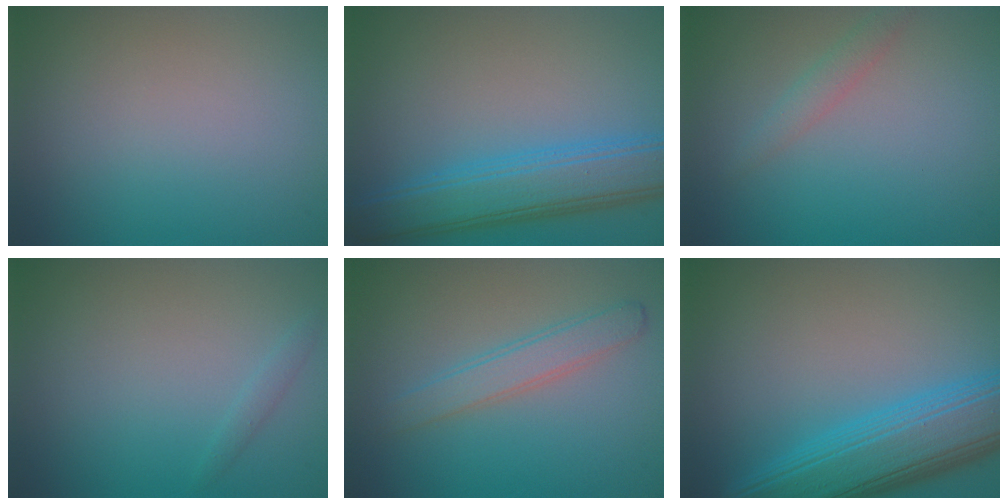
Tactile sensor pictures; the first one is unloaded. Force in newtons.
{"total": 7.7, "press": 7.7, "slide": 0.3}
{"total": 1.4, "press": 1.4, "slide": 0.1}
{"total": 0.8, "press": 0.8, "slide": 0.1}
{"total": 2.6, "press": 2.6, "slide": 0.2}
{"total": 8.7, "press": 8.7, "slide": 0.2}